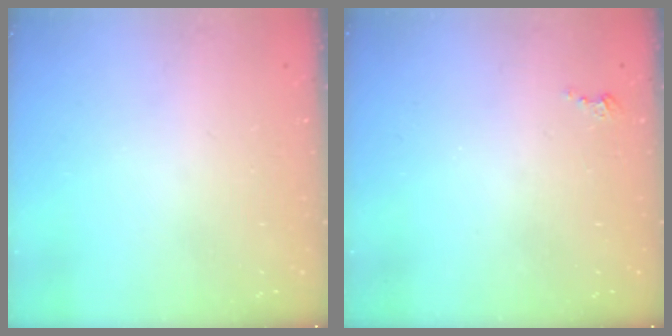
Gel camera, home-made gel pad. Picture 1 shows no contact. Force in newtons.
{"total": 2.3, "press": 2.3, "slide": 0.3}